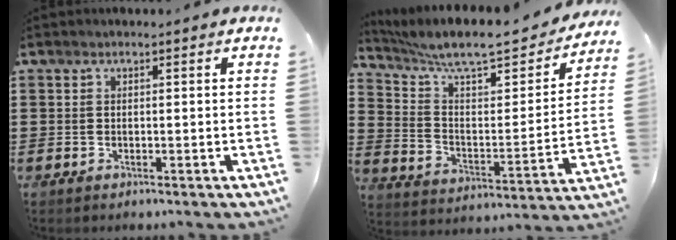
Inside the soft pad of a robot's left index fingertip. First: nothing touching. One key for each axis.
{"total": 9.3, "fx": 7.8, "fy": 1.6, "fz": 4.8, "tx": -0.119, "ty": -0.053, "tz": 0.130}